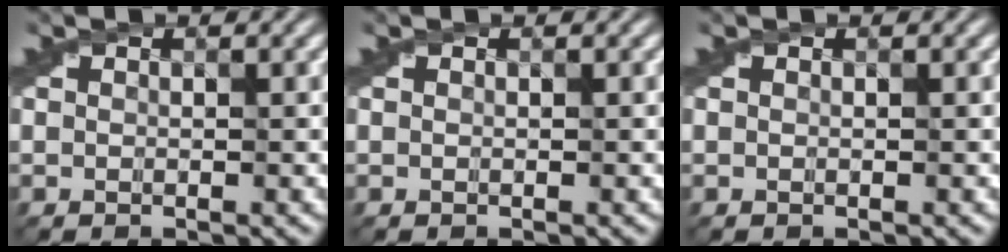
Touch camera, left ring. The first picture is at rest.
{"total": 0.0}
{"total": 0.0}